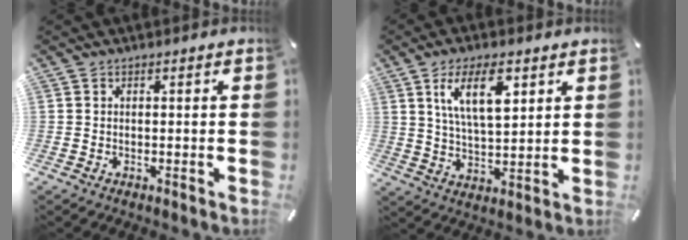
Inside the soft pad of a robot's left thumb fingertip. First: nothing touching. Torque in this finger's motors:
{"motor_torque": [1.65, 1.55, 1.48, -0.85, 0.34]}